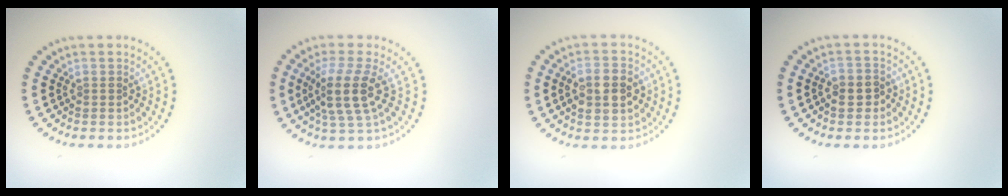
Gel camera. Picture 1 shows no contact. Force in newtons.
{"total": 4.1, "press": 3.1, "slide": 2.6}
{"total": 4.3, "press": 4.3, "slide": 0.5}
{"total": 2.0, "press": 1.9, "slide": 0.6}